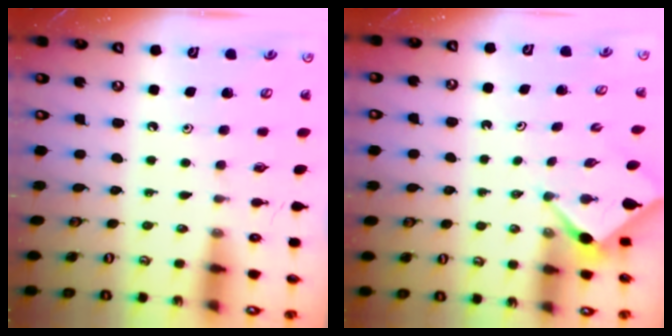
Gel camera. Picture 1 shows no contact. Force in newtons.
{"total": 3.0, "press": 2.9, "slide": 0.3}